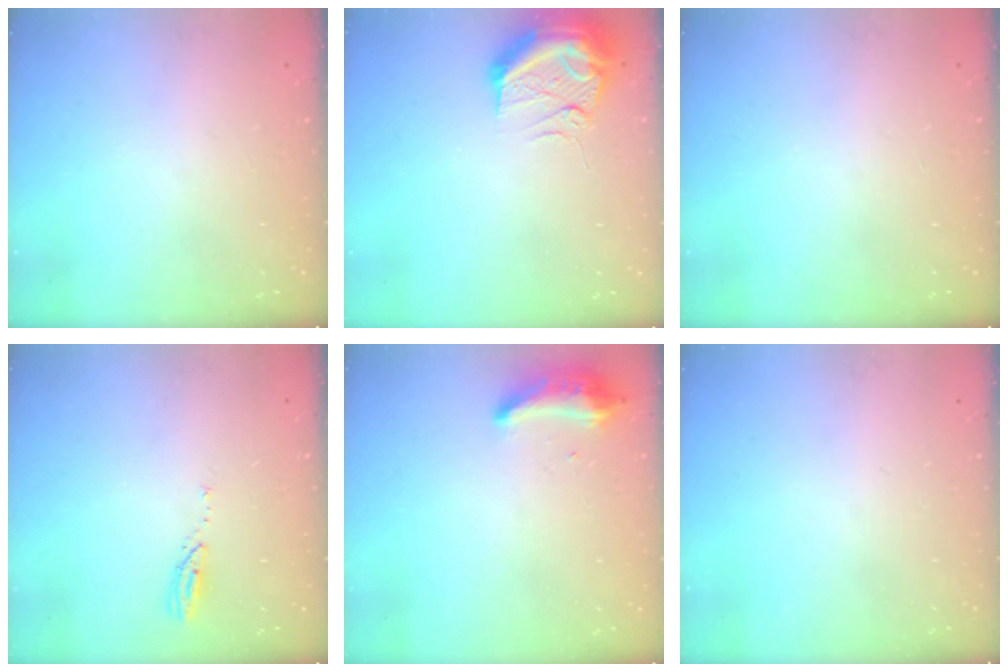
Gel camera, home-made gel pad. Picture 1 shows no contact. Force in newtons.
{"total": 12.7, "press": 12.5, "slide": 2.3}
{"total": 0.0}
{"total": 2.9, "press": 2.9, "slide": 0.3}
{"total": 9.5, "press": 9.4, "slide": 0.7}
{"total": 0.0}